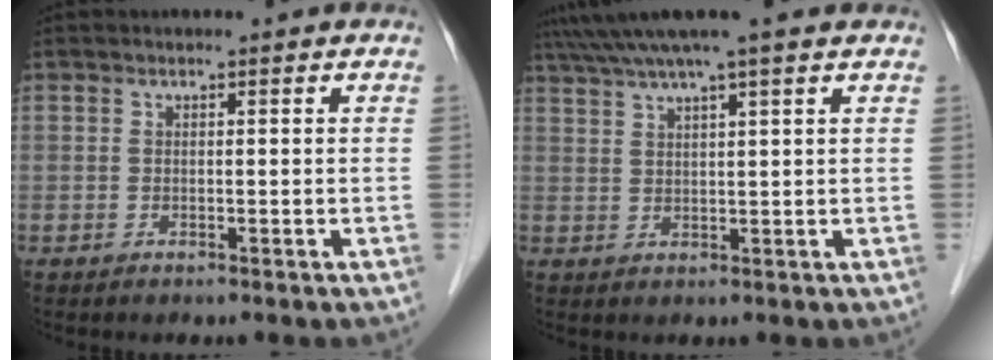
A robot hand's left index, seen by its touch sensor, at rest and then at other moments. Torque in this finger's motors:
{"motor_torque": [0.33, -0.45, 0.87, 0.21]}